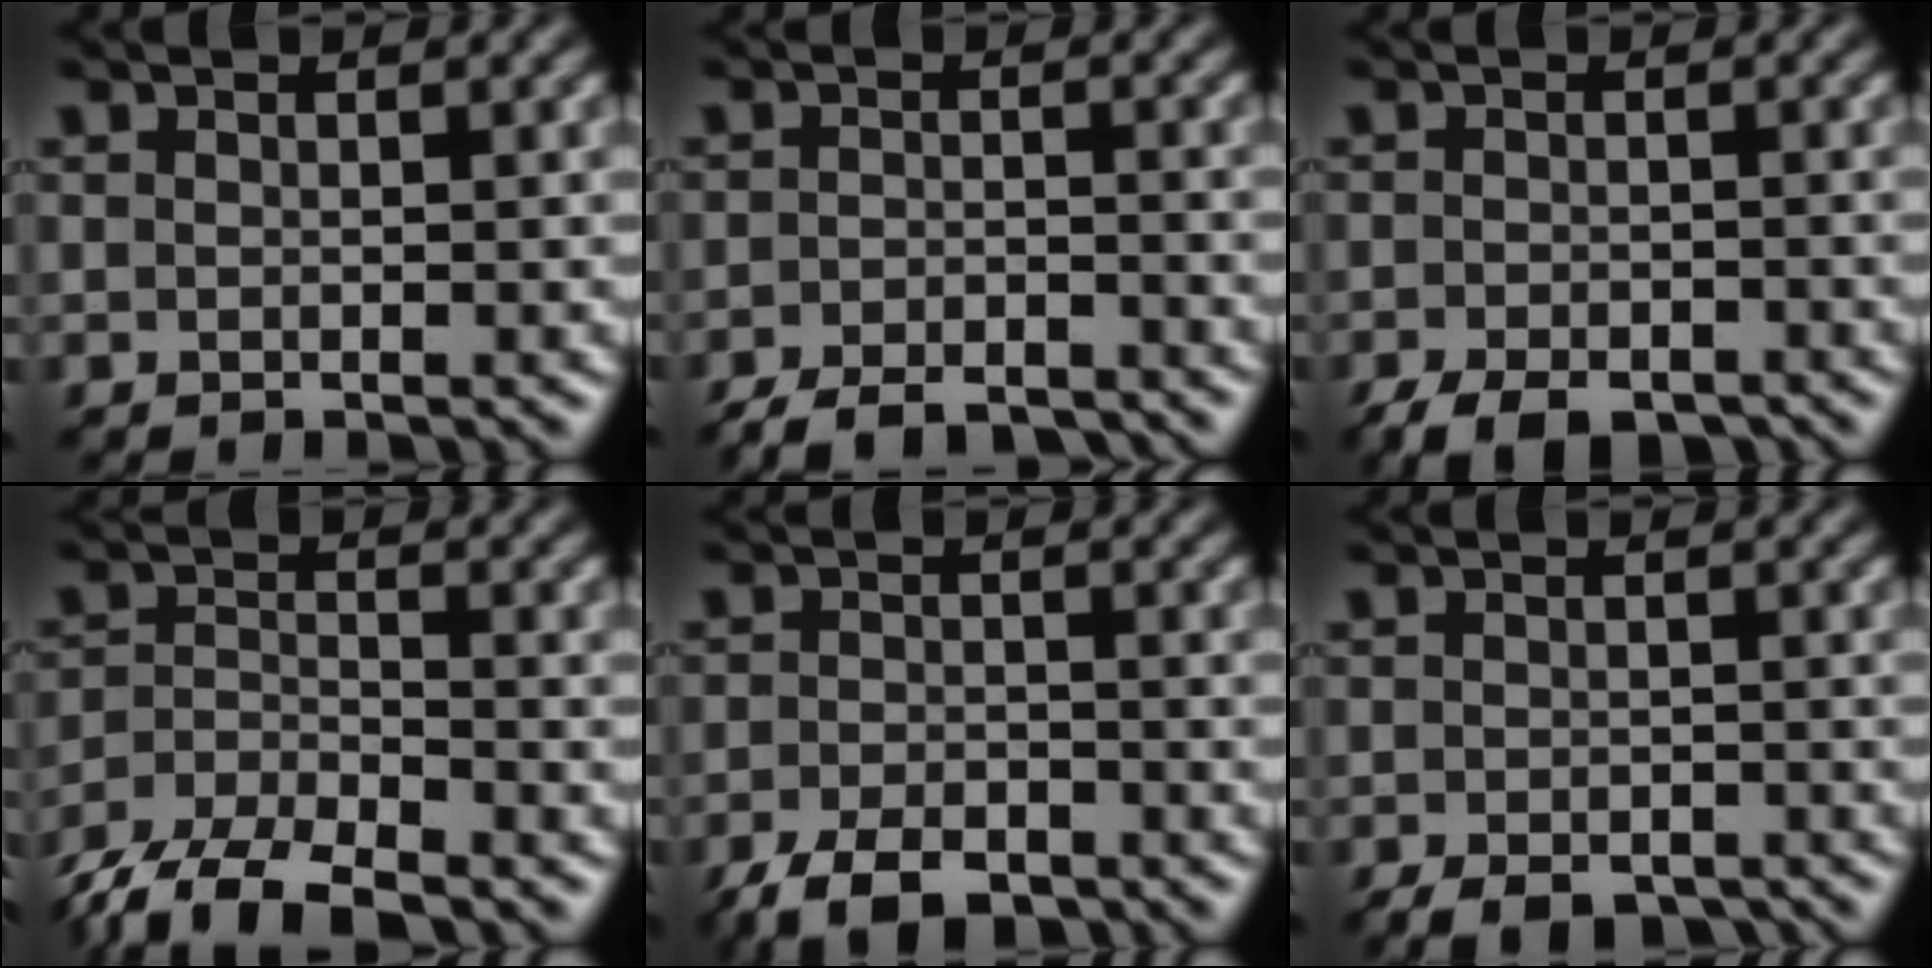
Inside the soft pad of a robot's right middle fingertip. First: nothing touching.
{"total": 6.0, "force": [-5.2, 1.7, 2.6], "torque": [-0.038, -0.011, -0.086]}
{"total": 4.9, "force": [-3.7, 2.0, 2.5], "torque": [-0.035, -0.009, -0.064]}
{"total": 6.8, "force": [-5.5, 2.1, 3.4], "torque": [-0.064, -0.010, -0.106]}
{"total": 5.3, "force": [-3.9, 2.3, 2.8], "torque": [-0.043, -0.003, -0.074]}
{"total": 4.0, "force": [-3.1, 1.5, 1.9], "torque": [-0.026, -0.008, -0.047]}